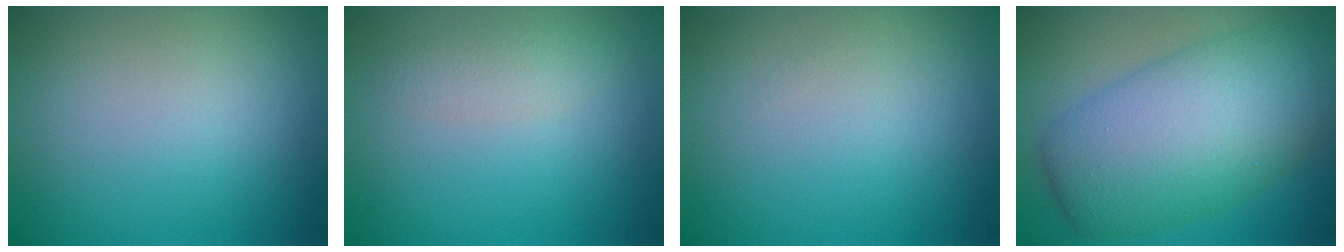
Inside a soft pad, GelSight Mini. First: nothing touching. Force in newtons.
{"total": 1.5, "press": 1.5, "slide": 0.1}
{"total": 0.0}
{"total": 9.4, "press": 9.4, "slide": 0.1}